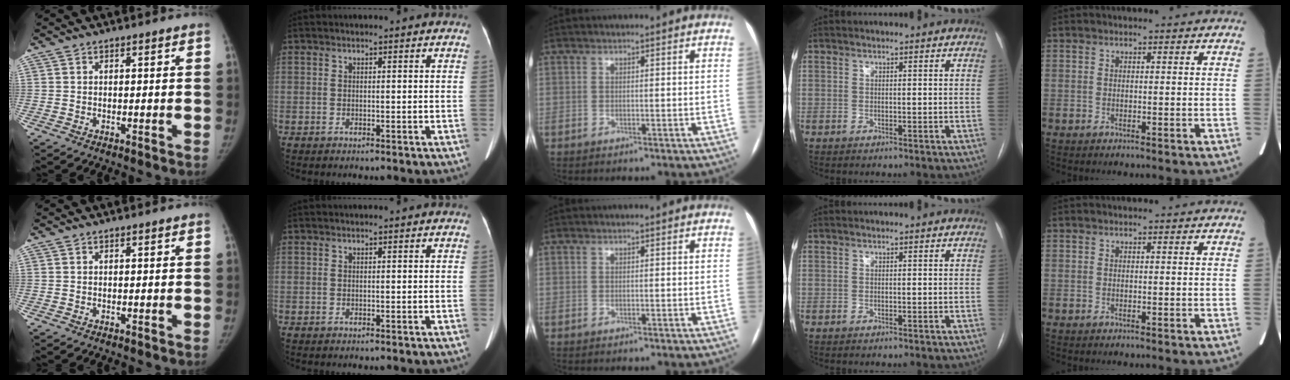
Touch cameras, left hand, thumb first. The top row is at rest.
{}